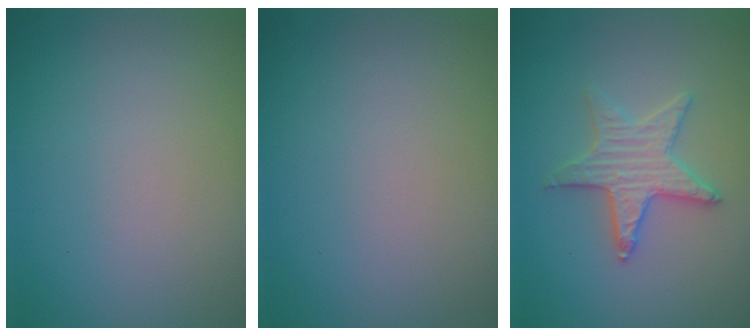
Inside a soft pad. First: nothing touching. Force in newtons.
{"total": 0.0}
{"total": 3.1, "press": 3.1, "slide": 0.5}